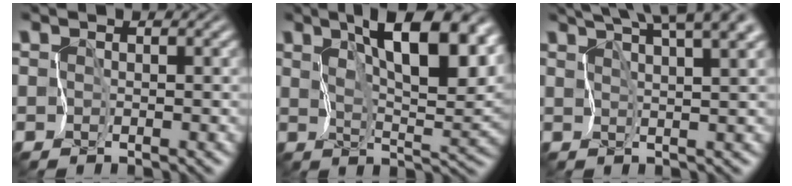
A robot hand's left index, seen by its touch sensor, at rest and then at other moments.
{"total": 11.5, "force": [5.7, 4.1, 9.1], "torque": [-0.133, 0.001, 0.084]}
{"total": 10.1, "force": [7.2, 3.0, 6.5], "torque": [-0.100, 0.033, 0.089]}